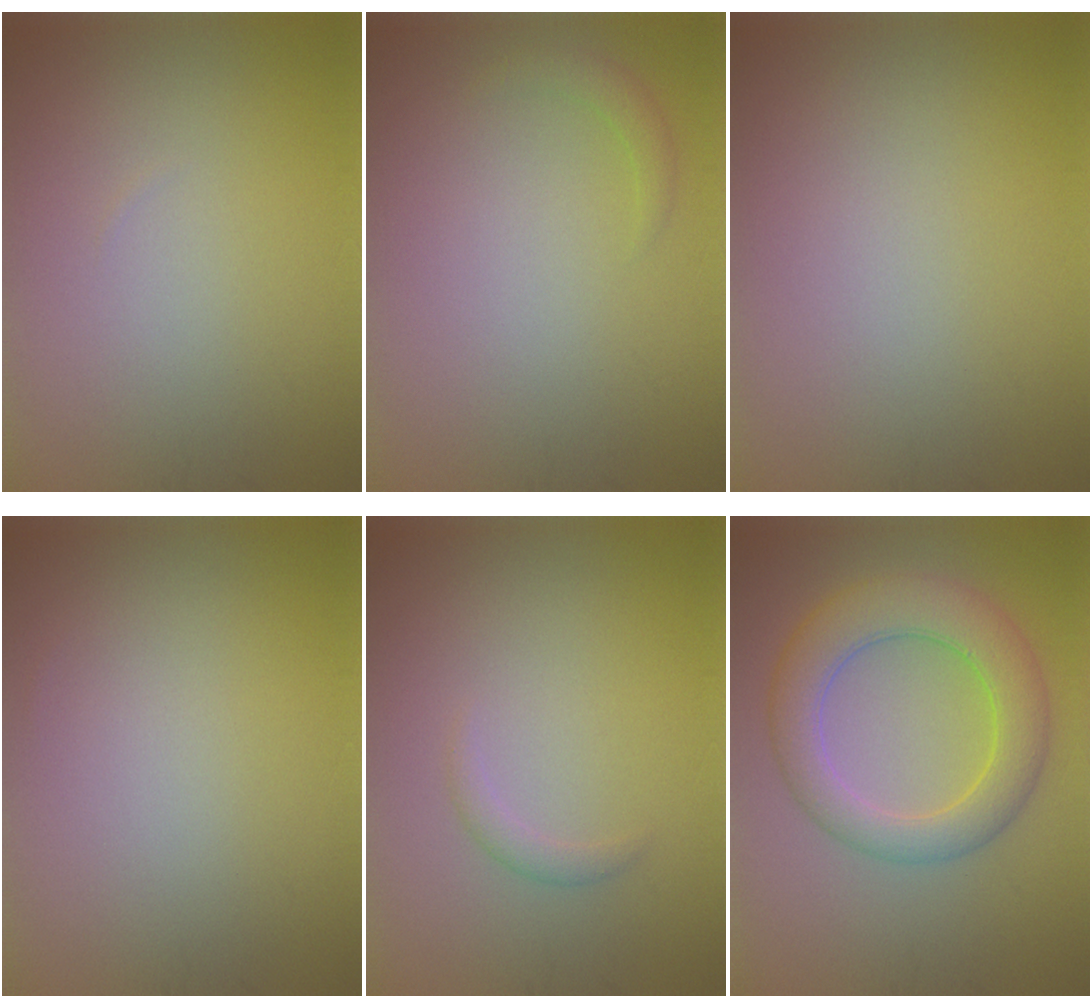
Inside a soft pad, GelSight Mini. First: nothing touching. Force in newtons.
{"total": 1.2, "press": 1.2, "slide": 0.1}
{"total": 0.0}
{"total": 0.0}
{"total": 1.1, "press": 1.1, "slide": 0.0}
{"total": 6.5, "press": 6.5, "slide": 0.2}